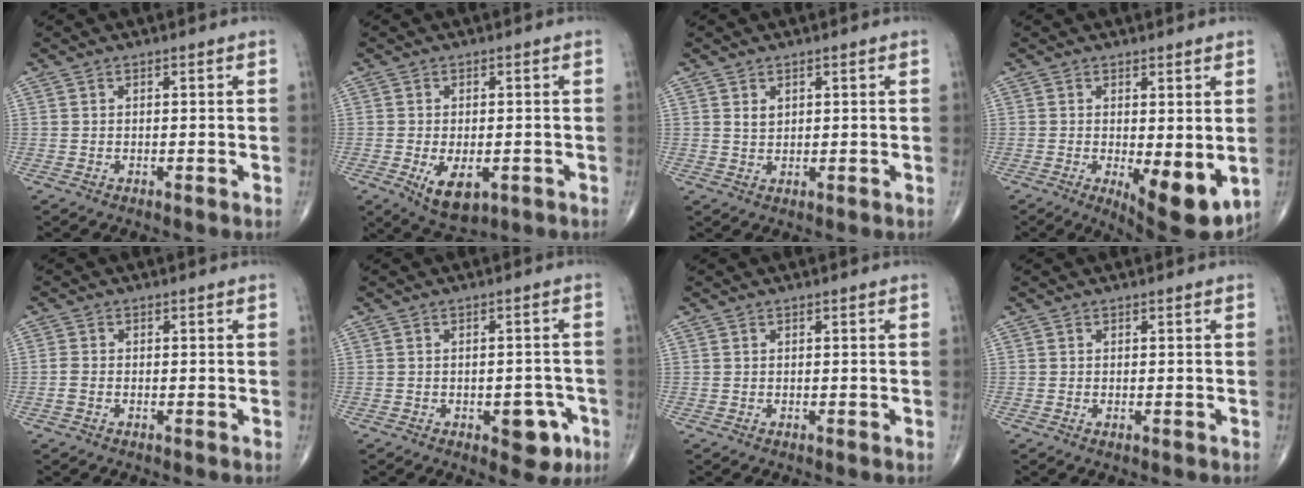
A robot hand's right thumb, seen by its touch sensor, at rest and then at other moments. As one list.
[{"total": 7.0, "force": [-2.1, 3.7, 5.6], "torque": [-0.088, -0.008, -0.022]}, {"total": 1.7, "force": [0.8, 1.1, 1.0], "torque": [-0.013, -0.005, 0.018]}, {"total": 9.9, "force": [-1.7, 3.5, 9.2], "torque": [-0.119, -0.025, -0.013]}, {"total": 1.8, "force": [-0.6, 1.1, 1.2], "torque": [-0.033, 0.006, -0.012]}, {"total": 6.2, "force": [-2.6, 3.3, 4.5], "torque": [-0.030, 0.016, -0.027]}, {"total": 0.0}, {"total": 0.5, "force": [-0.1, 0.2, 0.5], "torque": [-0.009, 0.001, -0.001]}]